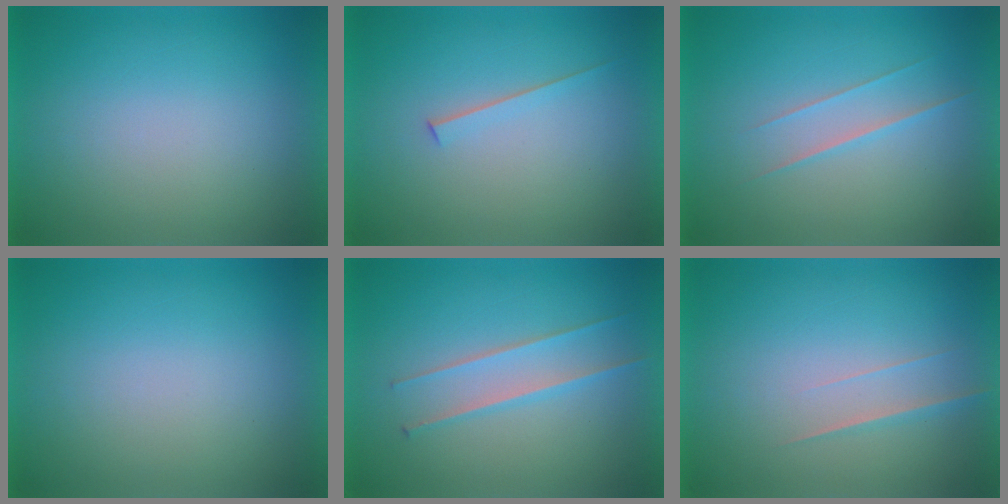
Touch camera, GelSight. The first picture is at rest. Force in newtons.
{"total": 1.6}
{"total": 1.6}
{"total": 0.0}
{"total": 2.3}
{"total": 1.5}